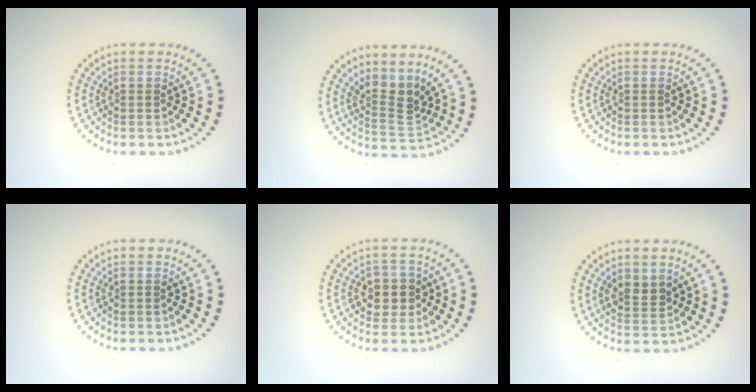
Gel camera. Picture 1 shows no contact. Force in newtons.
{"total": 3.1, "press": 2.2, "slide": 2.2}
{"total": 0.0}
{"total": 0.0}
{"total": 3.0, "press": 2.8, "slide": 0.8}
{"total": 2.2, "press": 2.1, "slide": 0.6}